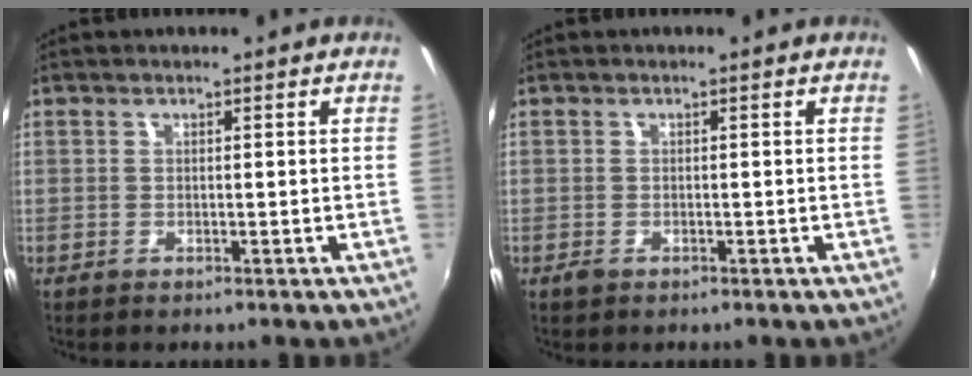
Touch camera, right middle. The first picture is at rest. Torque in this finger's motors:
{"motor_torque": [0.52, -0.46, 0.02, 0.03]}